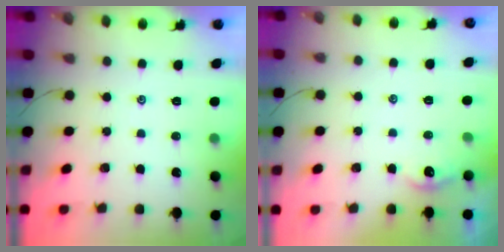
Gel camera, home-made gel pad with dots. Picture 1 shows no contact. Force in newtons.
{"total": 2.7, "press": 2.7, "slide": 0.3}